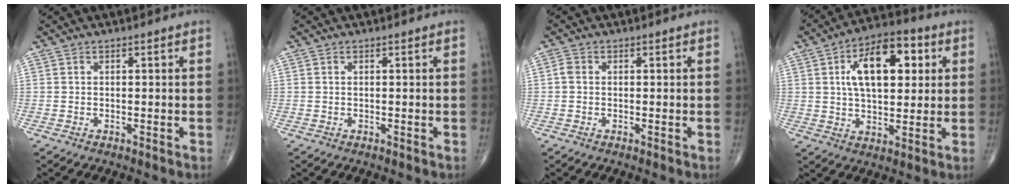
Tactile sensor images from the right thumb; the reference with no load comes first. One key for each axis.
{"total": 0.0}
{"total": 1.4, "fx": 0.0, "fy": 1.1, "fz": 0.8, "tx": -0.014, "ty": 0.002, "tz": -0.003}
{"total": 15.9, "fx": 4.3, "fy": 8.4, "fz": 12.8, "tx": -0.178, "ty": 0.006, "tz": 0.067}